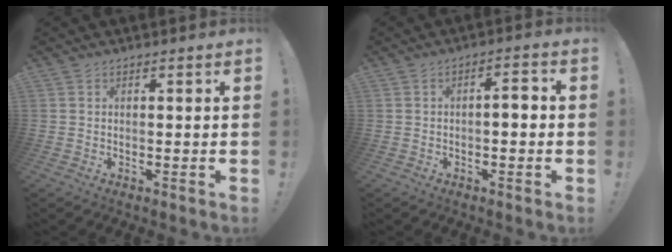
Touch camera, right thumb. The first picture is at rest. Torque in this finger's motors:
{"motor_torque": [-0.10, -0.12, -0.15, -0.11, 0.06]}